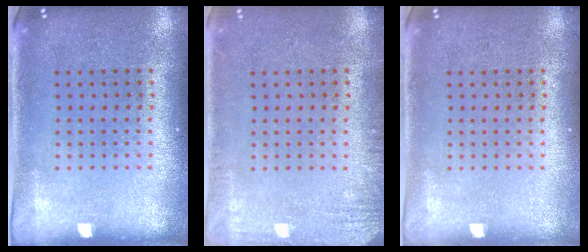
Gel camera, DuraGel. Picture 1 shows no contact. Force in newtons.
{"total": 1.7, "press": 1.7, "slide": 0.2}
{"total": 0.0}